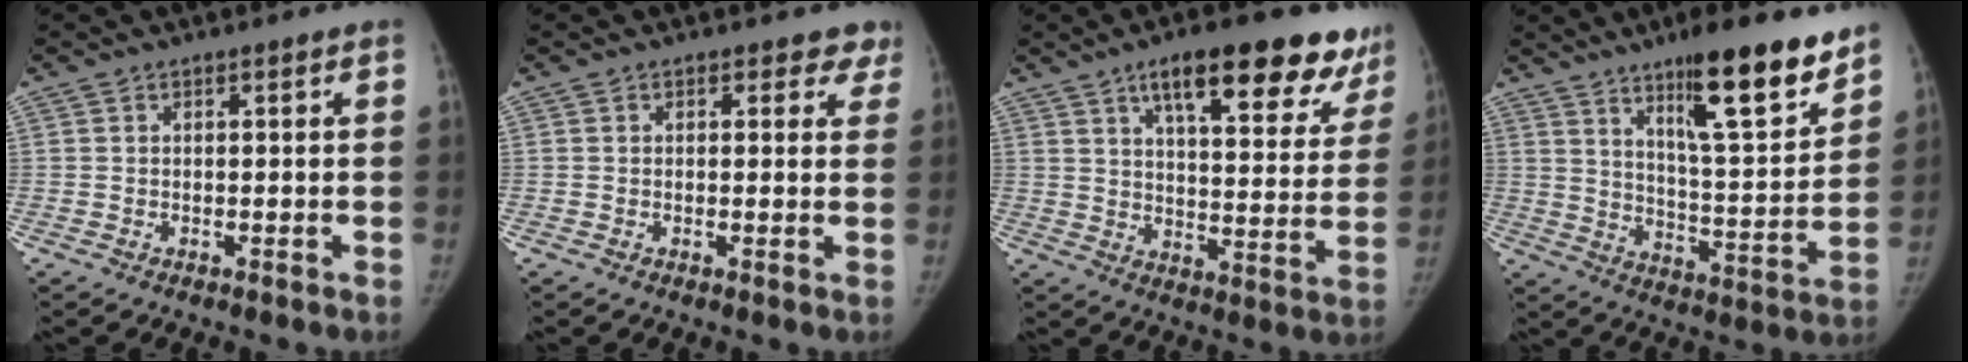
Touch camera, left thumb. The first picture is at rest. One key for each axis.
{"total": 3.8, "fx": 3.1, "fy": 2.2, "fz": 0.6, "tx": 0.038, "ty": -0.011, "tz": 0.015}
{"total": 21.6, "fx": 13.9, "fy": 7.5, "fz": 14.7, "tx": -0.146, "ty": -0.041, "tz": 0.187}
{"total": 18.1, "fx": 12.1, "fy": 3.6, "fz": 13.0, "tx": -0.164, "ty": -0.075, "tz": 0.195}